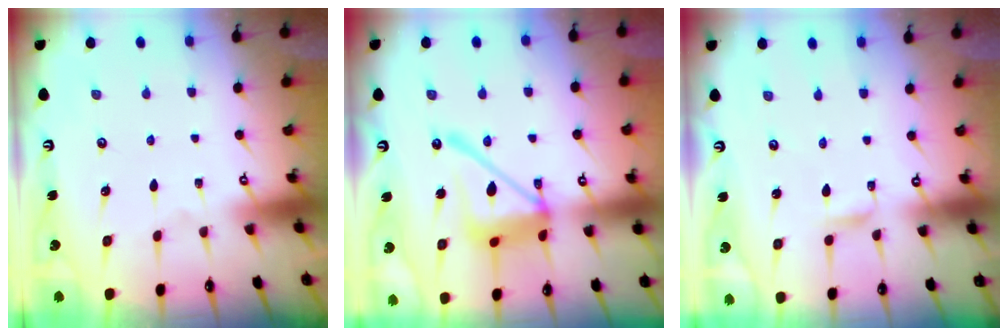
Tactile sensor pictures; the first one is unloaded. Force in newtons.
{"total": 17.1, "press": 17.1, "slide": 1.6}
{"total": 1.4, "press": 1.4, "slide": 0.1}